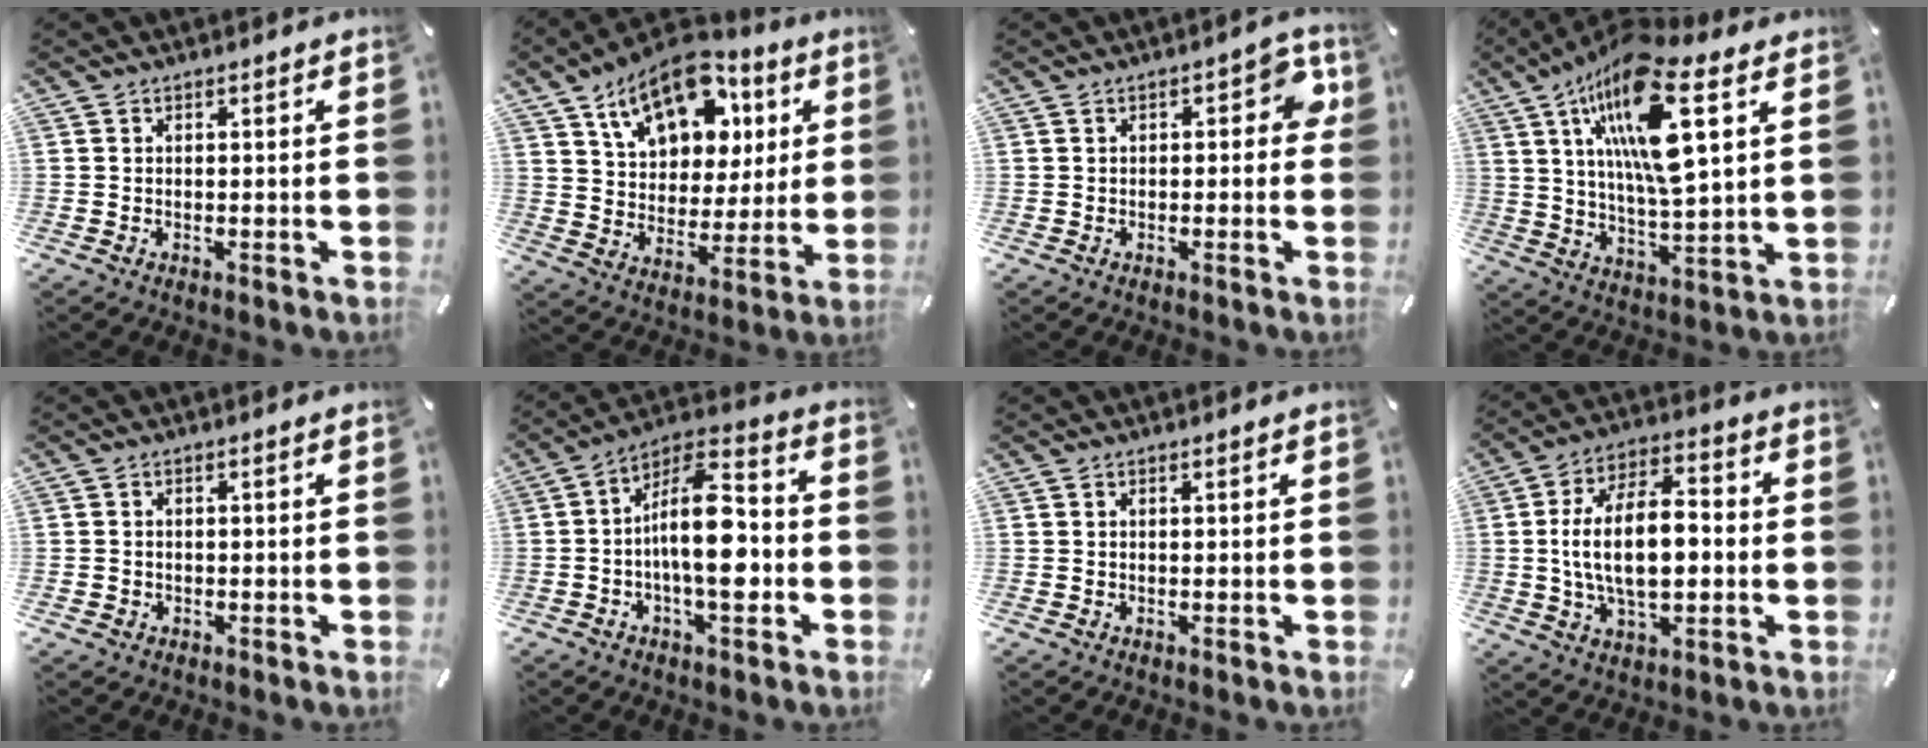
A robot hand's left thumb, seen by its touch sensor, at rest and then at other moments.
{"total": 17.2, "force": [9.7, 10.9, 9.0], "torque": [-0.153, -0.045, 0.175]}
{"total": 5.6, "force": [0.7, 3.1, 4.6], "torque": [-0.059, 0.003, 0.005]}
{"total": 19.1, "force": [8.7, 5.7, 16.0], "torque": [-0.321, -0.035, 0.131]}
{"total": 1.0, "force": [-0.4, 0.9, 0.1], "torque": [-0.004, 0.005, -0.009]}
{"total": 16.1, "force": [-2.6, 7.2, 14.2], "torque": [-0.255, 0.003, -0.048]}
{"total": 0.0}
{"total": 16.1, "force": [-0.6, 9.1, 13.3], "torque": [-0.251, 0.001, -0.016]}